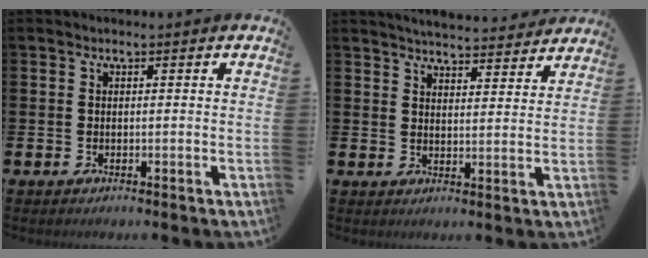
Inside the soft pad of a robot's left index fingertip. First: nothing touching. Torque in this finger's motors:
{"motor_torque": [1.03, -1.11, 0.43, 0.07]}